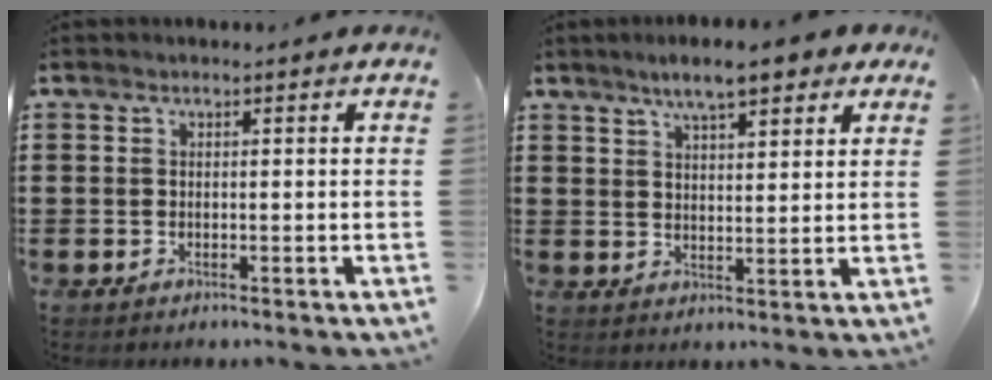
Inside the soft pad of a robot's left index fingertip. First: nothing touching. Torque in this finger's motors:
{"motor_torque": [1.50, 0.64, 0.47, 0.16]}